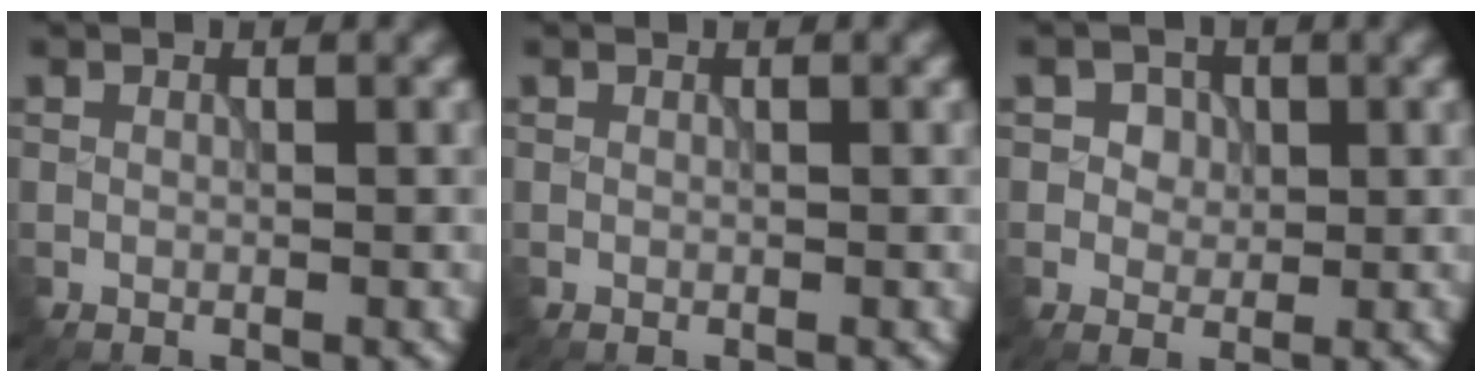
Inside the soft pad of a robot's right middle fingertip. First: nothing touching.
{"total": 0.0}
{"total": 2.8, "force": [1.0, 2.2, 1.3], "torque": [-0.020, 0.000, 0.007]}